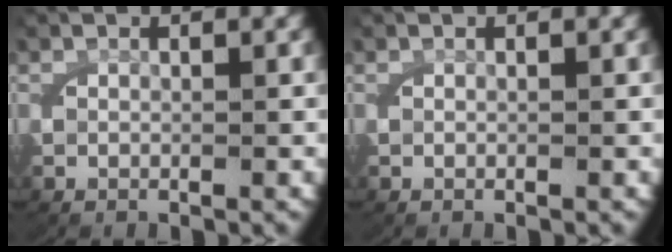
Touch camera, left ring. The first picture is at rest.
{"total": 0.0}